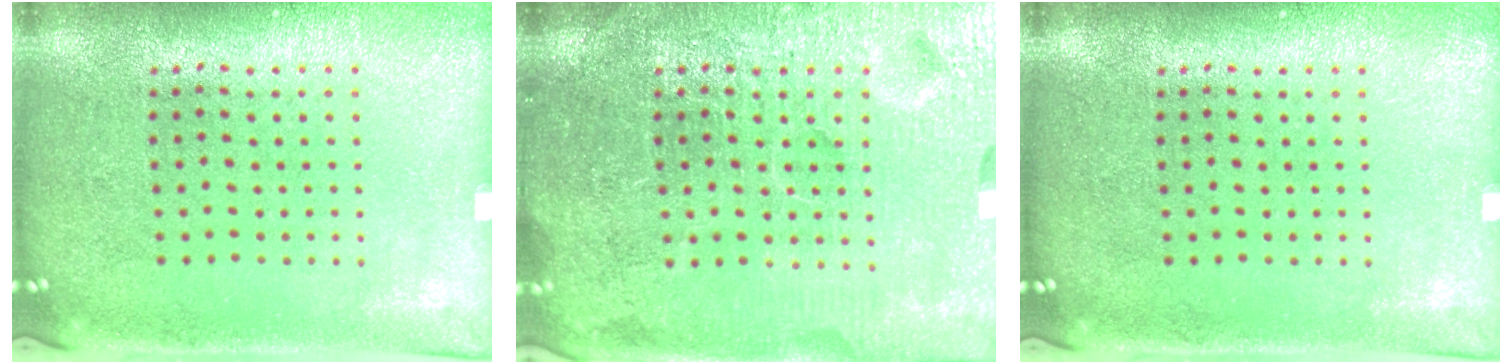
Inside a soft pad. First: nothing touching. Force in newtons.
{"total": 7.2, "press": 7.1, "slide": 0.9}
{"total": 0.0}